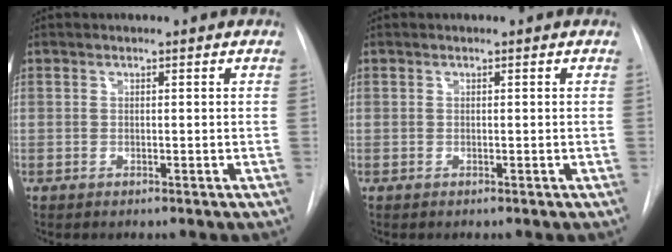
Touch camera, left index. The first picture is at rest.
{"total": 0.0}